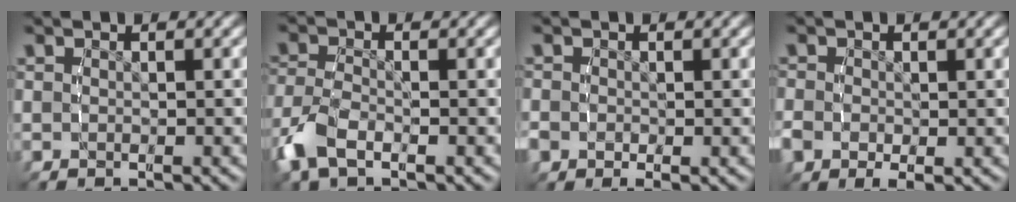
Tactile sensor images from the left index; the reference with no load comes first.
{"total": 3.5, "force": [-1.8, 1.8, 2.4], "torque": [-0.065, -0.011, -0.028]}
{"total": 2.6, "force": [-0.9, 2.1, 1.2], "torque": [-0.028, -0.013, -0.011]}
{"total": 3.1, "force": [-1.1, 2.2, 1.8], "torque": [-0.044, -0.018, -0.010]}